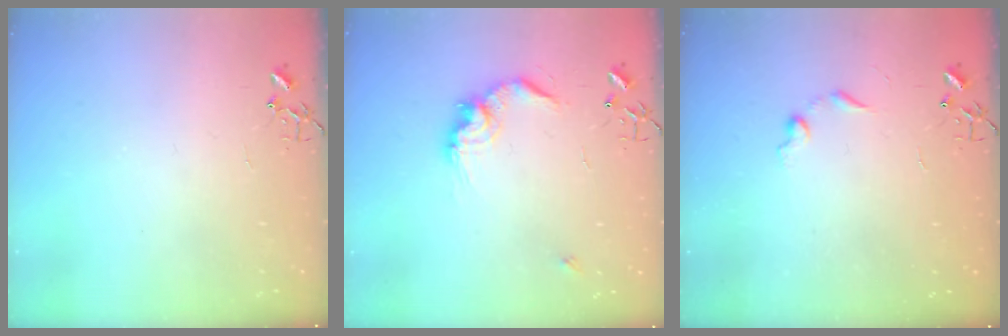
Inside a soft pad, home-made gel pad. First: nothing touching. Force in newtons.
{"total": 14.2, "press": 14.1, "slide": 0.9}
{"total": 4.8, "press": 4.8, "slide": 0.7}